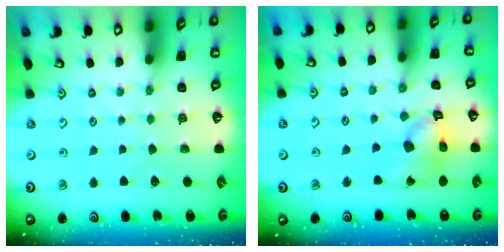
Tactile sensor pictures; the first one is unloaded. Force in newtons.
{"total": 12.0, "press": 11.8, "slide": 1.7}